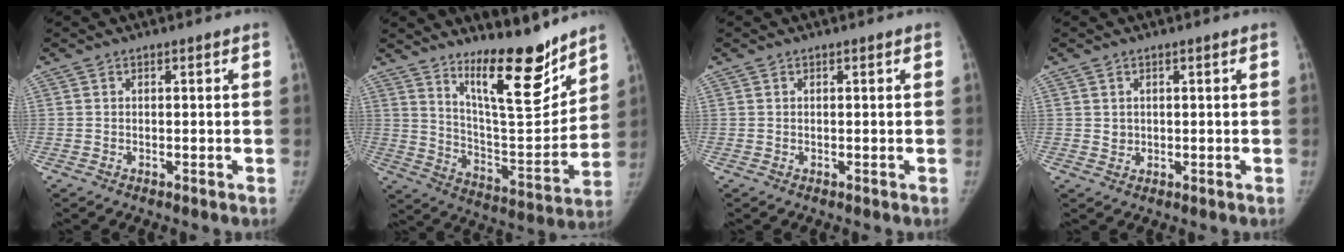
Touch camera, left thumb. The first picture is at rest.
{"total": 17.1, "force": [12.8, 4.1, 10.6], "torque": [-0.123, -0.106, 0.220]}
{"total": 0.0}
{"total": 1.4, "force": [0.6, 1.1, 0.6], "torque": [-0.002, -0.004, 0.013]}